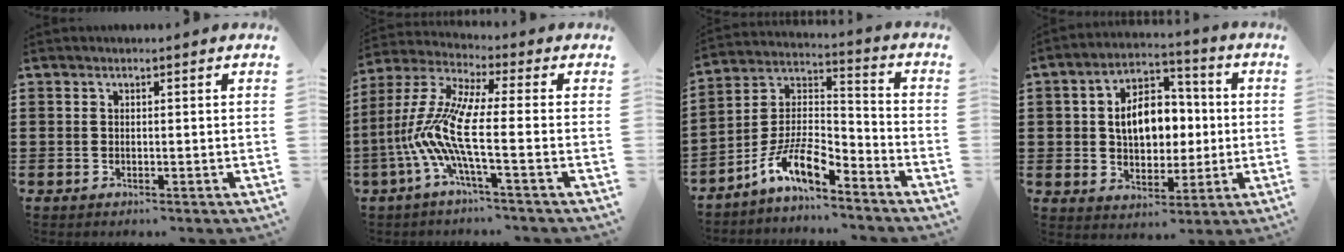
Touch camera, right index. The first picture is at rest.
{"total": 10.8, "force": [-3.0, 2.1, 10.1], "torque": [-0.254, -0.024, -0.072]}
{"total": 9.7, "force": [-6.7, 3.5, 6.0], "torque": [-0.127, 0.007, -0.132]}
{"total": 9.0, "force": [0.3, 6.1, 6.6], "torque": [-0.114, 0.011, 0.001]}